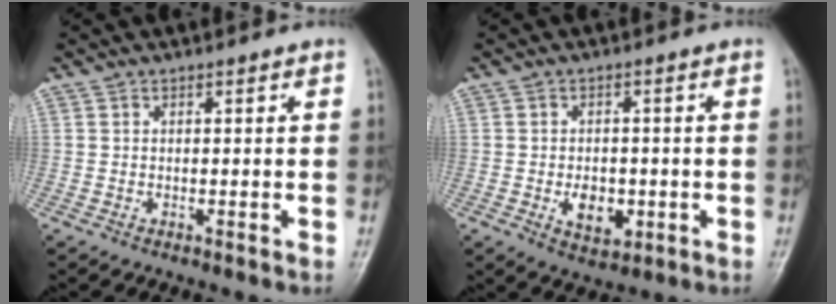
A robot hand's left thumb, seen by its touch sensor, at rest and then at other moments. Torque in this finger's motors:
{"motor_torque": [-0.03, 0.21, 0.18, -0.04, 0.02]}